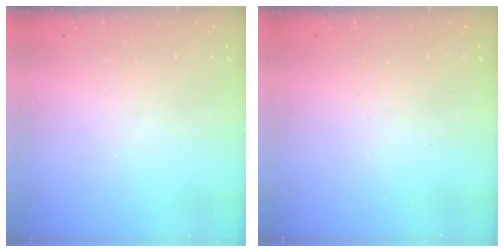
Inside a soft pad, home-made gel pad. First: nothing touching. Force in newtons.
{"total": 0.0}